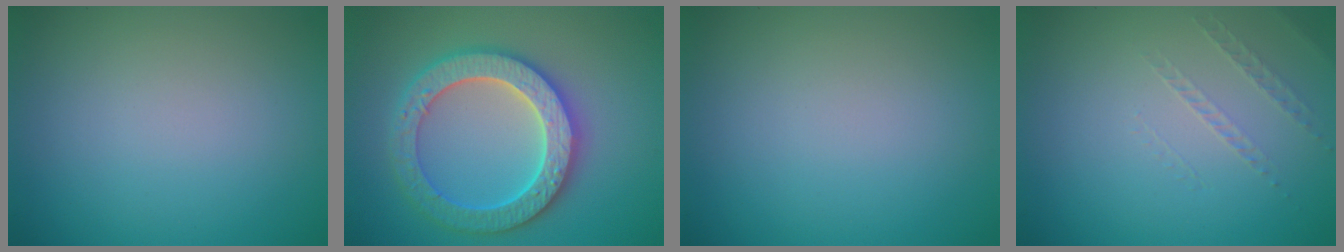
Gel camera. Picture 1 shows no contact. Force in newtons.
{"total": 6.4, "press": 6.2, "slide": 1.3}
{"total": 0.0}
{"total": 1.0, "press": 0.4, "slide": 0.9}